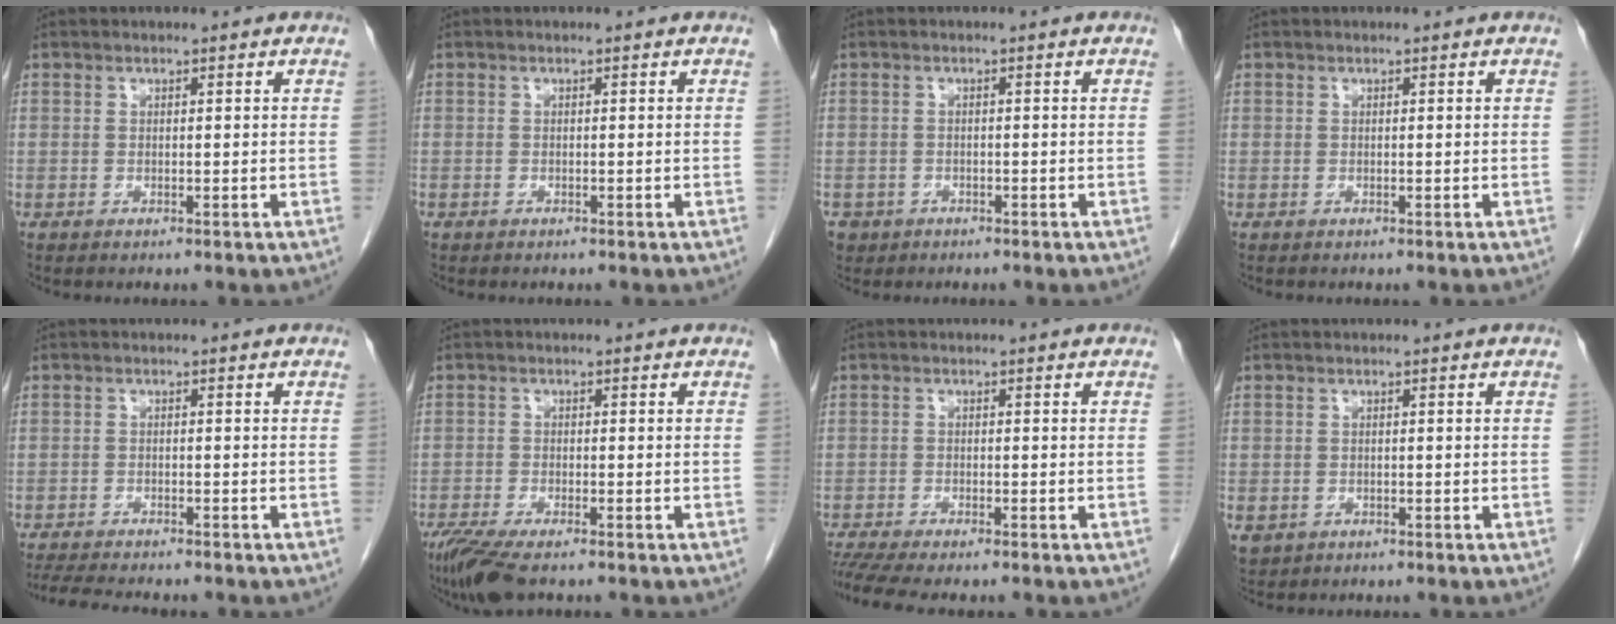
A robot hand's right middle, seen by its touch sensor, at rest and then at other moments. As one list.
[{"total": 0.0}, {"total": 3.0, "force": [-1.9, 2.3, 0.3], "torque": [-0.006, 0.004, -0.031]}, {"total": 0.0}, {"total": 7.7, "force": [-6.9, 0.9, 3.2], "torque": [-0.051, -0.014, -0.109]}, {"total": 6.5, "force": [-4.9, 1.3, 4.1], "torque": [-0.077, -0.017, -0.085]}, {"total": 7.1, "force": [-6.1, 0.6, 3.5], "torque": [-0.054, -0.011, -0.098]}, {"total": 3.2, "force": [-1.5, 2.7, 1.0], "torque": [-0.019, -0.002, -0.018]}]